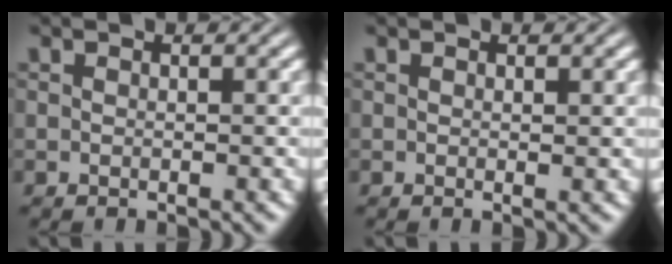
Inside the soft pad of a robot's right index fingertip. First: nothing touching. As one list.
[{"total": 0.0}]